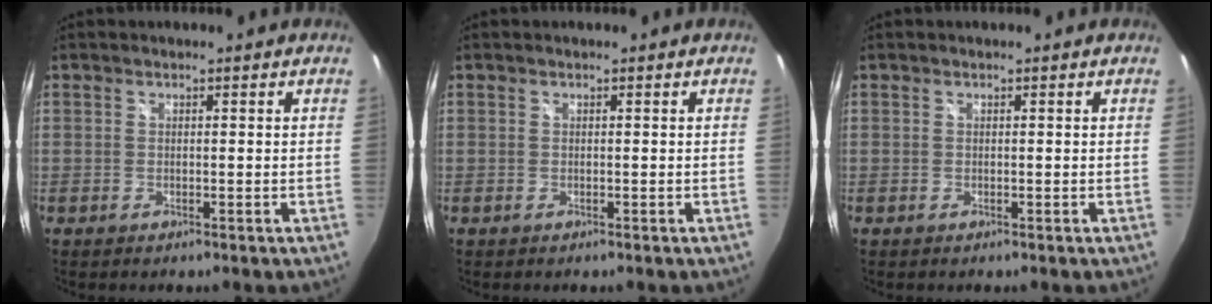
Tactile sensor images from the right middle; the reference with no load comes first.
{"total": 0.0}
{"total": 0.0}